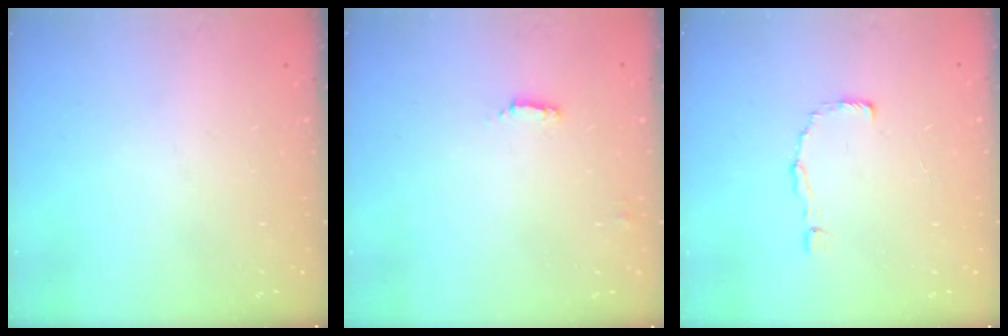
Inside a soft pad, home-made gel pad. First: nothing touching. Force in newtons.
{"total": 1.4, "press": 1.4, "slide": 0.4}
{"total": 2.0, "press": 2.0, "slide": 0.1}